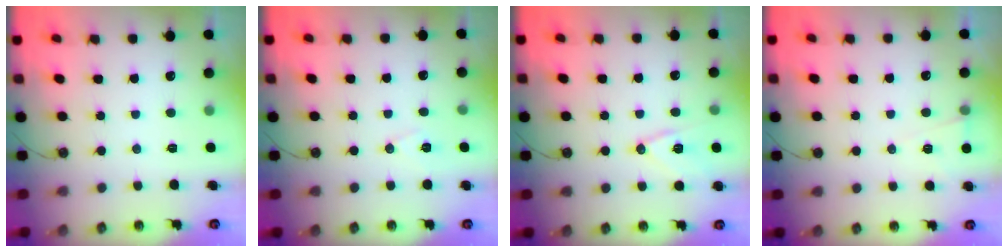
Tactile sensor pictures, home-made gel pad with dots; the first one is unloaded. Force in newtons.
{"total": 6.8, "press": 5.1, "slide": 4.5}
{"total": 10.9, "press": 10.6, "slide": 2.6}
{"total": 5.5, "press": 3.3, "slide": 4.5}